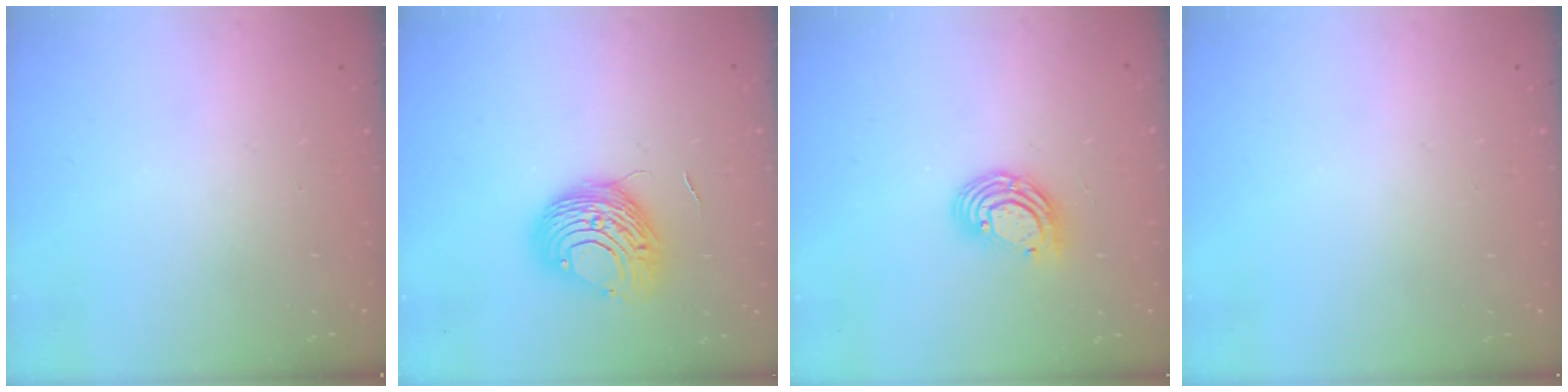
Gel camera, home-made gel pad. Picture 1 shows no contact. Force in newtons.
{"total": 10.4, "press": 10.4, "slide": 0.5}
{"total": 8.8, "press": 8.7, "slide": 1.5}
{"total": 0.0}